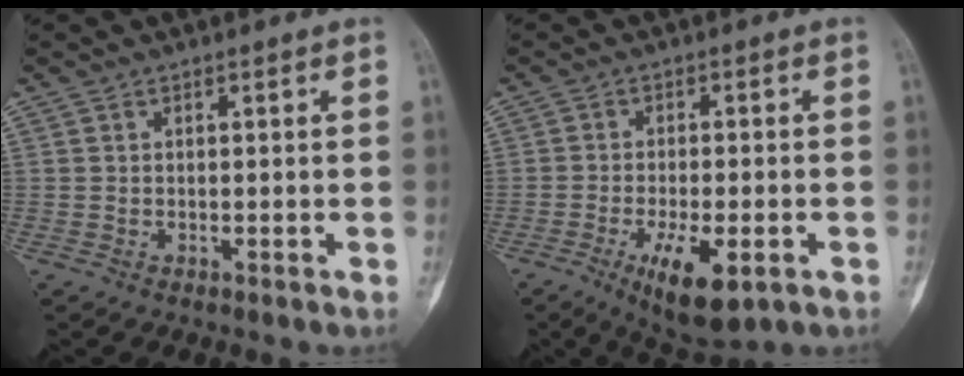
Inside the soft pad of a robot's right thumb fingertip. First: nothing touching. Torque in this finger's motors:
{"motor_torque": [1.28, 1.16, 0.52, -0.56, 0.09]}